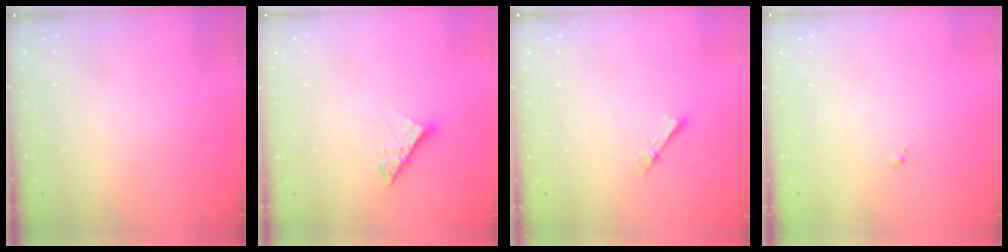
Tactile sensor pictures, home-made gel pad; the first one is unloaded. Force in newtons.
{"total": 5.7, "press": 5.7, "slide": 0.4}
{"total": 3.7, "press": 3.7, "slide": 0.5}
{"total": 0.0}